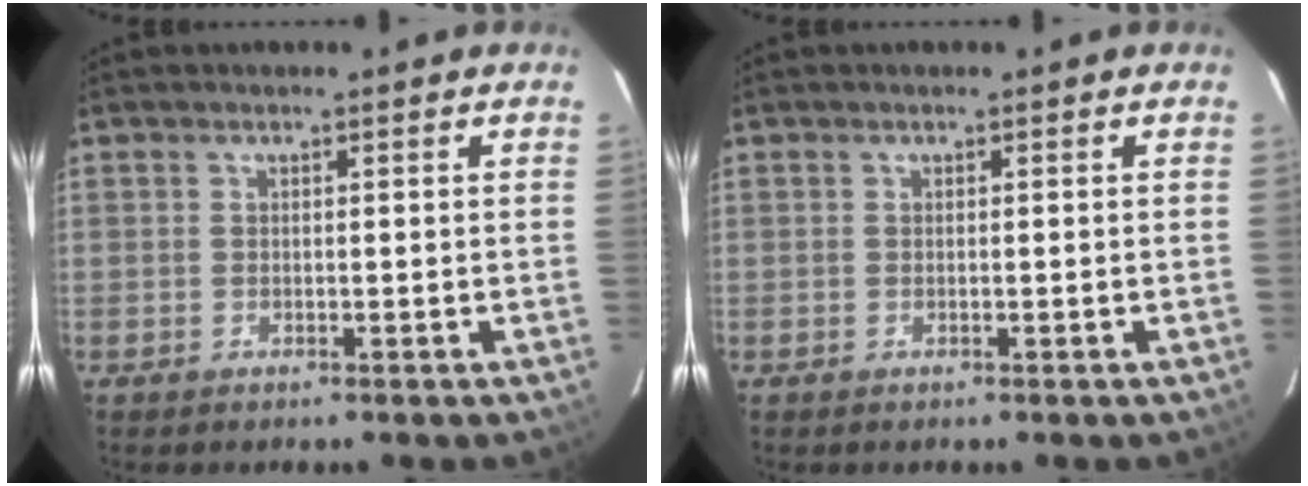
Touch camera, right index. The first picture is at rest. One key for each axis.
{"total": 0.0}